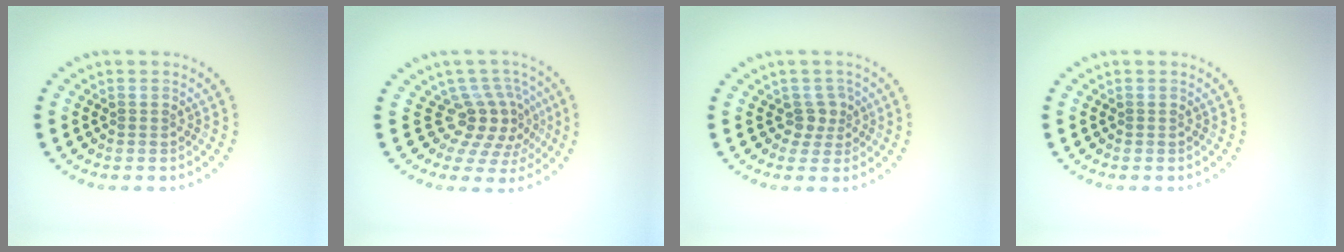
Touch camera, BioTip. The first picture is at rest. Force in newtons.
{"total": 4.0, "press": 2.8, "slide": 2.9}
{"total": 1.8, "press": 1.3, "slide": 1.2}
{"total": 0.0}